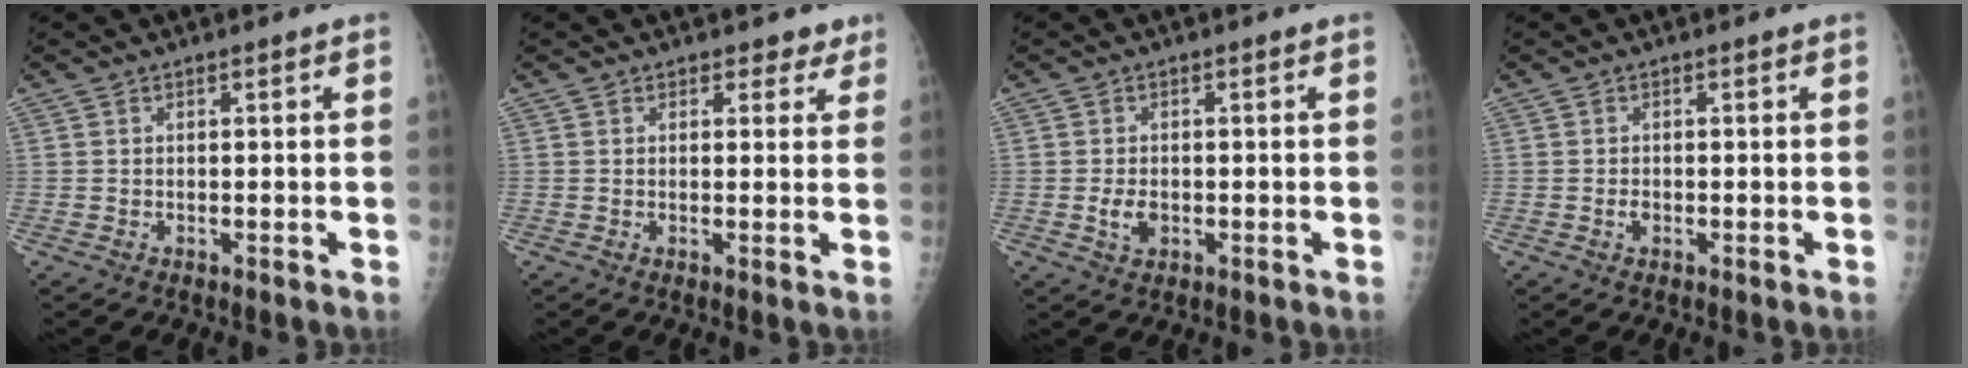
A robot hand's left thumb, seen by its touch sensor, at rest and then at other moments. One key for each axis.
{"total": 2.7, "fx": 2.0, "fy": 1.8, "fz": 0.5, "tx": 0.025, "ty": -0.008, "tz": 0.016}
{"total": 3.6, "fx": -0.7, "fy": 2.4, "fz": 2.6, "tx": -0.045, "ty": -0.002, "tz": -0.009}
{"total": 1.1, "fx": -0.3, "fy": 0.8, "fz": 0.7, "tx": -0.011, "ty": 0.001, "tz": -0.006}